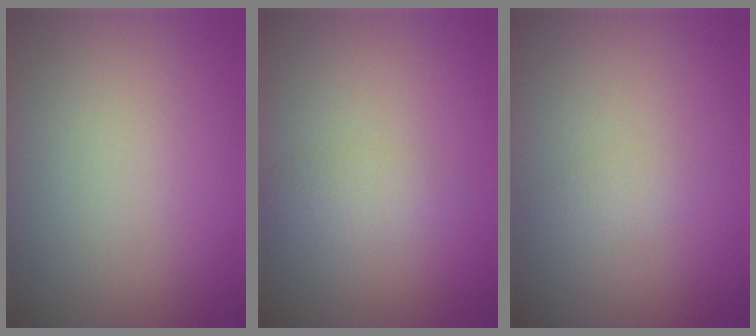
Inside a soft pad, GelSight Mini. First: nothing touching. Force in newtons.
{"total": 1.9, "press": 1.9, "slide": 0.1}
{"total": 1.0, "press": 1.0, "slide": 0.1}